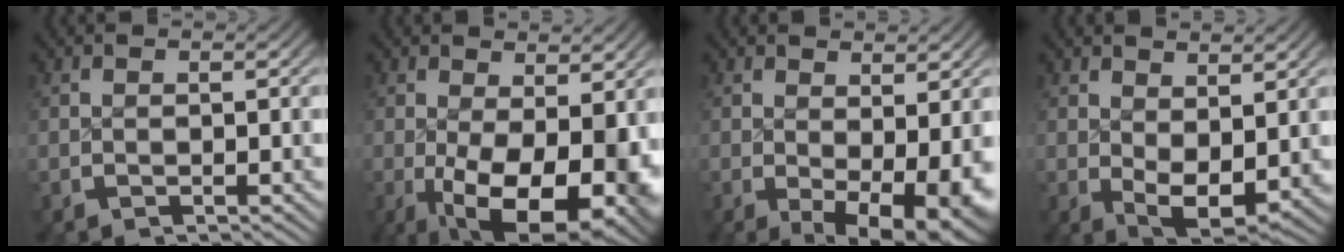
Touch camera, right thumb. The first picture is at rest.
{"total": 13.3, "force": [-2.9, 8.0, 10.2], "torque": [-0.185, -0.064, -0.011]}
{"total": 7.2, "force": [-1.2, 4.2, 5.7], "torque": [-0.090, -0.038, -0.001]}
{"total": 5.2, "force": [0.1, 3.3, 4.0], "torque": [-0.072, -0.033, 0.017]}